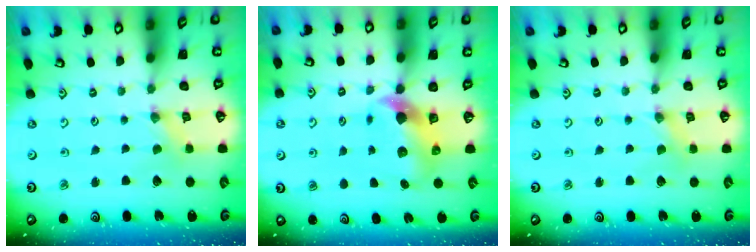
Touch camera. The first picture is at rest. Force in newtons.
{"total": 7.8, "press": 7.6, "slide": 1.4}
{"total": 0.5, "press": 0.5, "slide": 0.1}